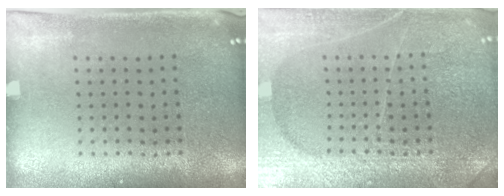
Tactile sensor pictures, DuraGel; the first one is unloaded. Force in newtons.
{"total": 4.1, "press": 4.1, "slide": 0.5}